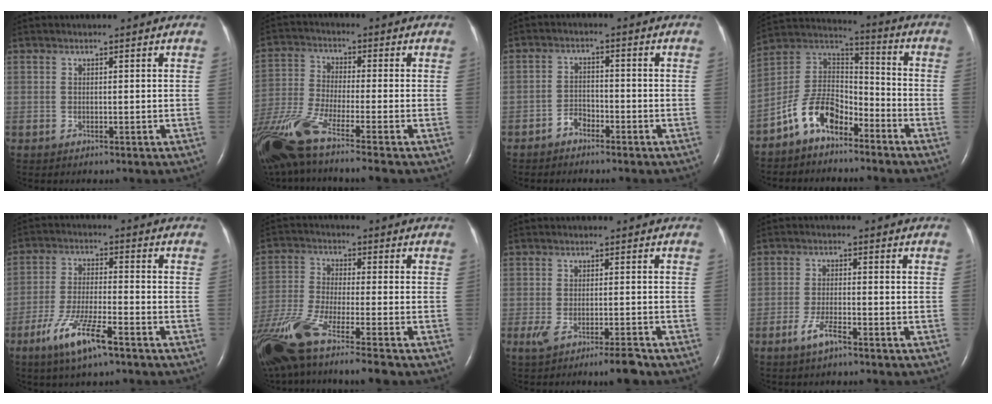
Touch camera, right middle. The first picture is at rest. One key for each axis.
{"total": 14.1, "fx": -10.3, "fy": -0.1, "fz": 9.6, "tx": -0.217, "ty": -0.036, "tz": -0.200}
{"total": 2.6, "fx": -2.0, "fy": 1.4, "fz": 1.0, "tx": -0.018, "ty": 0.005, "tz": -0.037}
{"total": 10.4, "fx": -6.9, "fy": 5.2, "fz": 5.7, "tx": -0.124, "ty": 0.029, "tz": -0.137}
{"total": 9.5, "fx": -5.7, "fy": 1.4, "fz": 7.4, "tx": -0.152, "ty": -0.015, "tz": -0.104}
{"total": 16.8, "fx": -12.6, "fy": 0.7, "fz": 11.0, "tx": -0.254, "ty": -0.047, "tz": -0.234}
{"total": 4.6, "fx": -3.2, "fy": 0.3, "fz": 3.3, "tx": -0.065, "ty": -0.008, "tz": -0.056}
{"total": 3.9, "fx": -2.6, "fy": 0.8, "fz": 2.9, "tx": -0.065, "ty": -0.003, "tz": -0.050}